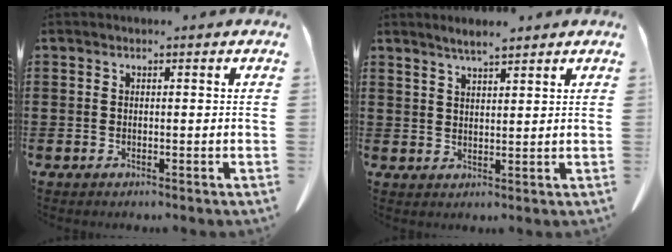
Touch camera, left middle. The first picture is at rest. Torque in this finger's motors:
{"motor_torque": [0.70, -0.44, 0.22, 0.02]}